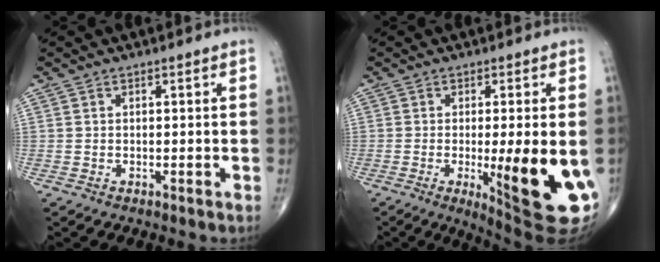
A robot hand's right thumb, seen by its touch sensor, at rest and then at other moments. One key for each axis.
{"total": 16.2, "fx": -3.4, "fy": 3.3, "fz": 15.4, "tx": -0.172, "ty": -0.027, "tz": -0.032}